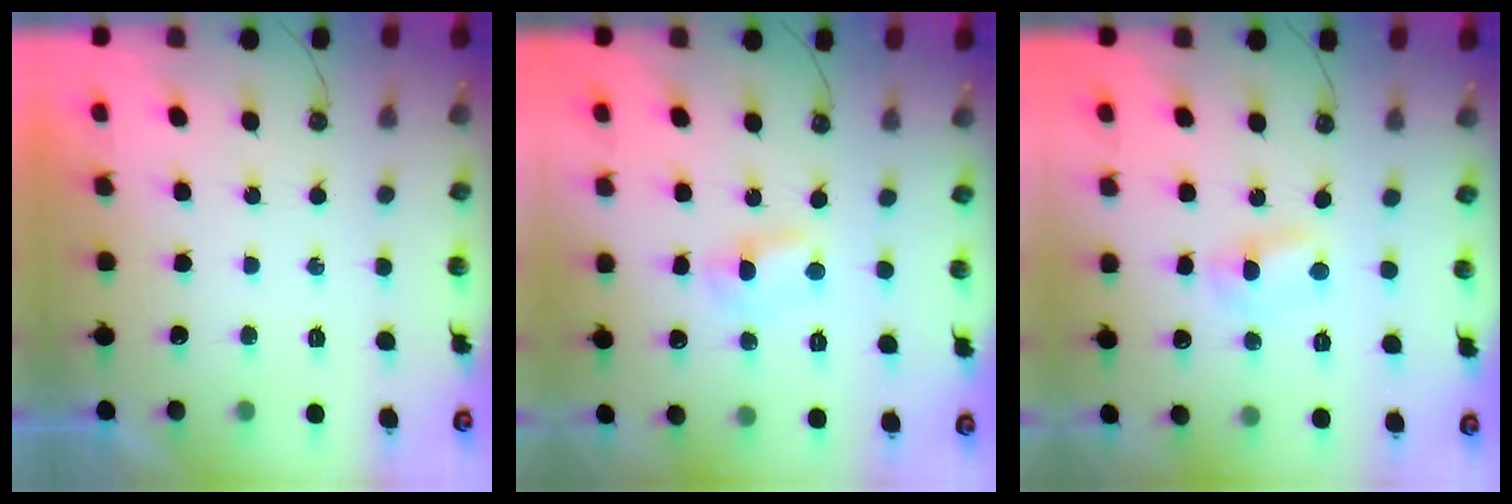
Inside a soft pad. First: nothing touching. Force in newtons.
{"total": 1.5, "press": 1.5, "slide": 0.2}
{"total": 1.5, "press": 1.5, "slide": 0.2}